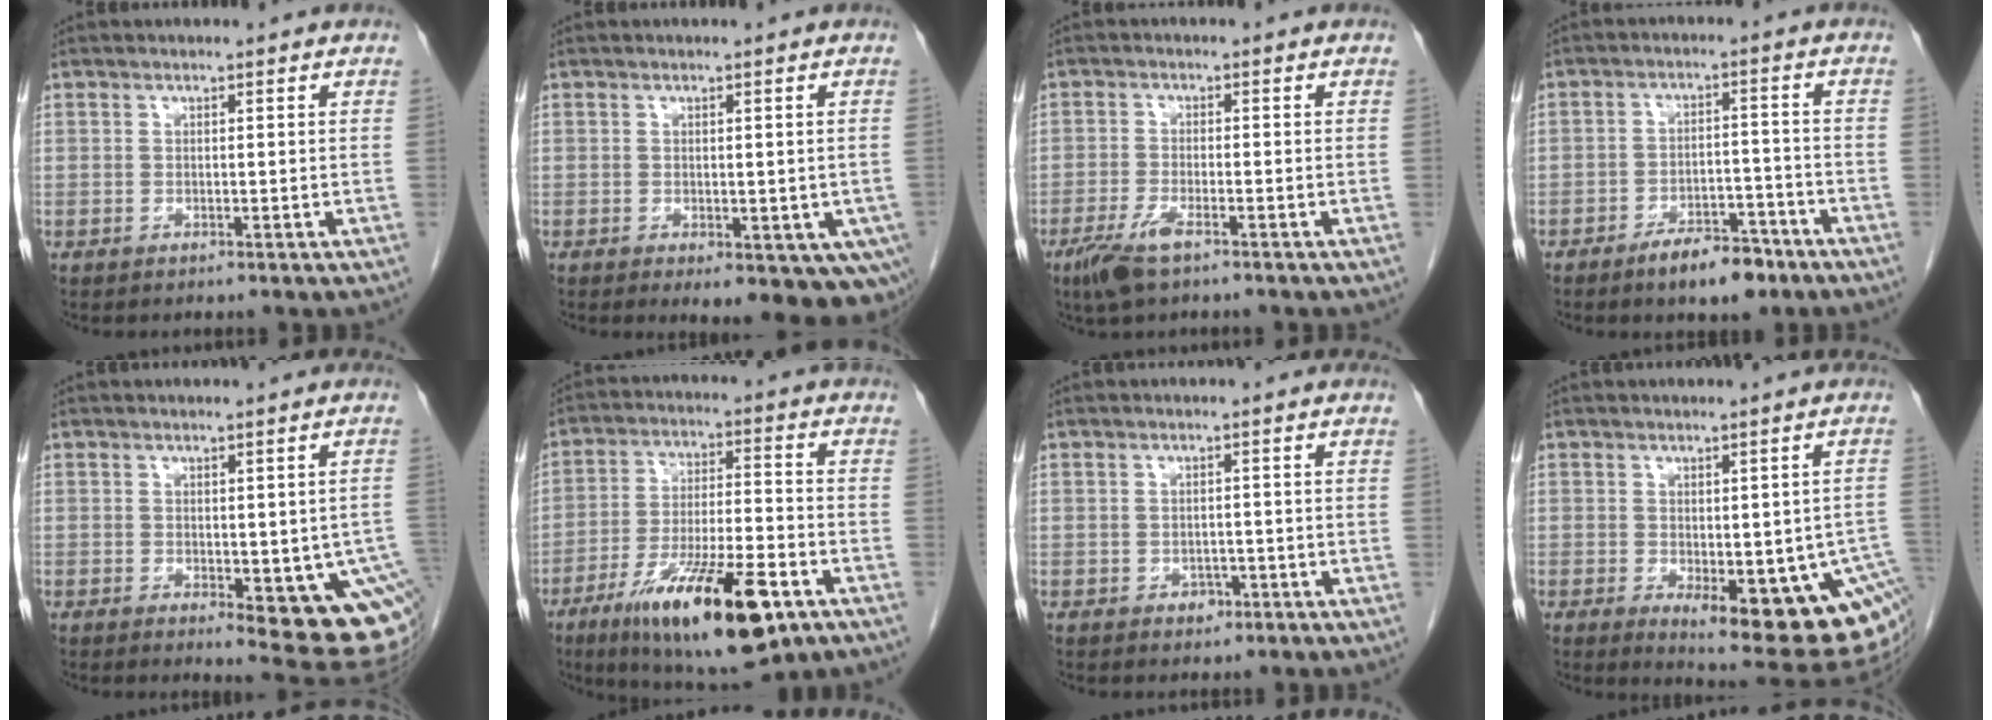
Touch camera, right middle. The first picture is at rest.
{"total": 12.8, "force": [-6.3, 6.0, 9.4], "torque": [-0.085, -0.028, -0.065]}
{"total": 4.8, "force": [-3.0, 0.9, 3.6], "torque": [-0.084, -0.011, -0.056]}
{"total": 7.1, "force": [-5.1, 2.7, 4.1], "torque": [-0.060, 0.004, -0.078]}
{"total": 13.2, "force": [-4.0, 4.5, 11.8], "torque": [-0.110, -0.005, -0.035]}
{"total": 19.0, "force": [-10.2, 4.0, 15.5], "torque": [-0.248, -0.026, -0.162]}
{"total": 1.8, "force": [-0.9, 1.3, 0.8], "torque": [-0.010, 0.004, -0.007]}
{"total": 17.0, "force": [-6.0, 6.2, 14.7], "torque": [-0.125, -0.005, -0.060]}